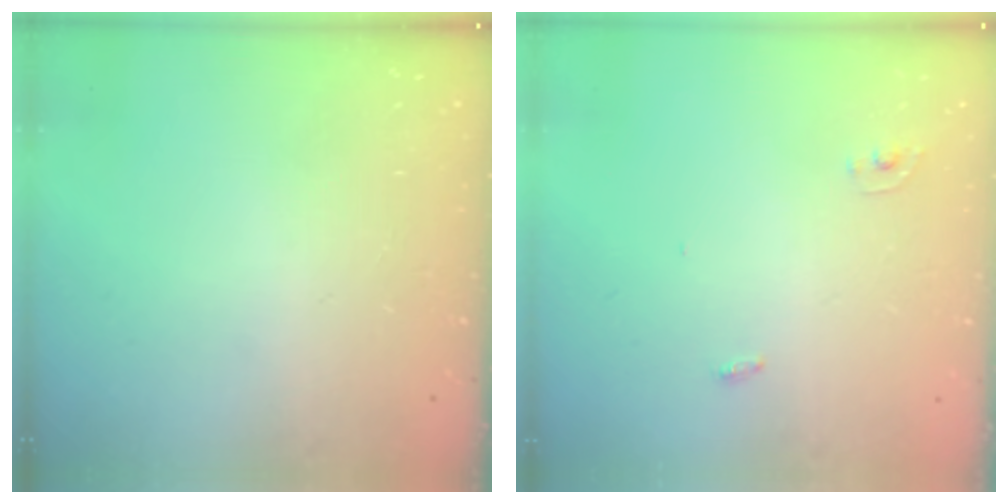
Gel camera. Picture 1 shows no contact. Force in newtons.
{"total": 2.4, "press": 2.4, "slide": 0.2}